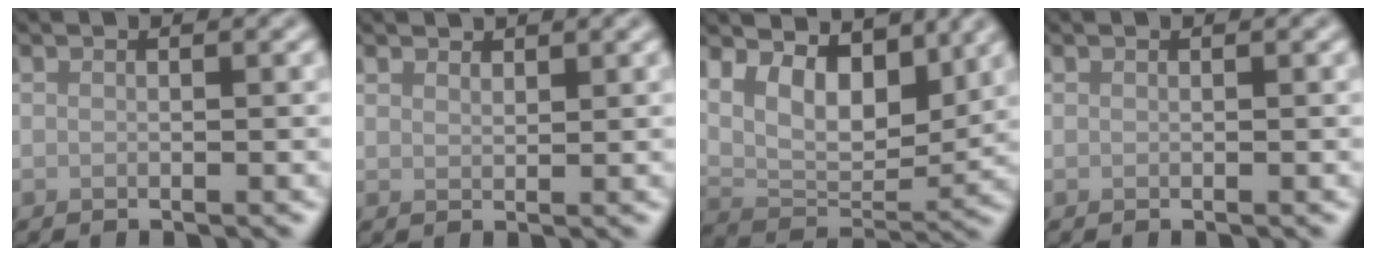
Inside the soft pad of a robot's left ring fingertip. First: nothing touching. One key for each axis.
{"total": 1.6, "fx": 1.5, "fy": 0.4, "fz": 0.2, "tx": -0.006, "ty": 0.004, "tz": 0.028}
{"total": 7.1, "fx": 3.6, "fy": 3.8, "fz": 4.9, "tx": -0.084, "ty": -0.012, "tz": 0.059}
{"total": 0.0}